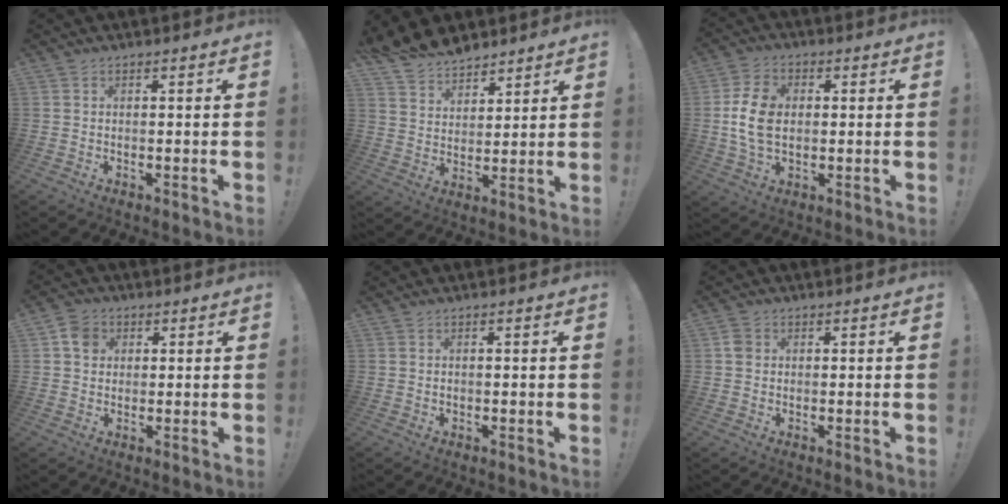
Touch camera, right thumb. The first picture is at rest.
{"total": 9.5, "force": [8.6, 4.0, 1.0], "torque": [-0.032, -0.071, 0.167]}
{"total": 11.7, "force": [0.1, 8.2, 8.3], "torque": [-0.156, 0.004, 0.004]}
{"total": 5.9, "force": [1.6, 5.1, 2.4], "torque": [-0.034, 0.008, 0.032]}
{"total": 0.0}
{"total": 2.5, "force": [0.4, 2.2, 1.1], "torque": [-0.012, 0.003, 0.007]}